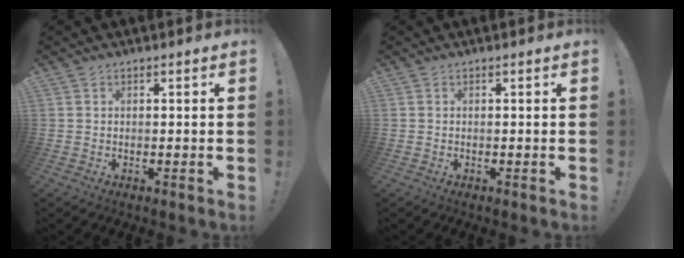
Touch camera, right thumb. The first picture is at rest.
{"total": 0.0}